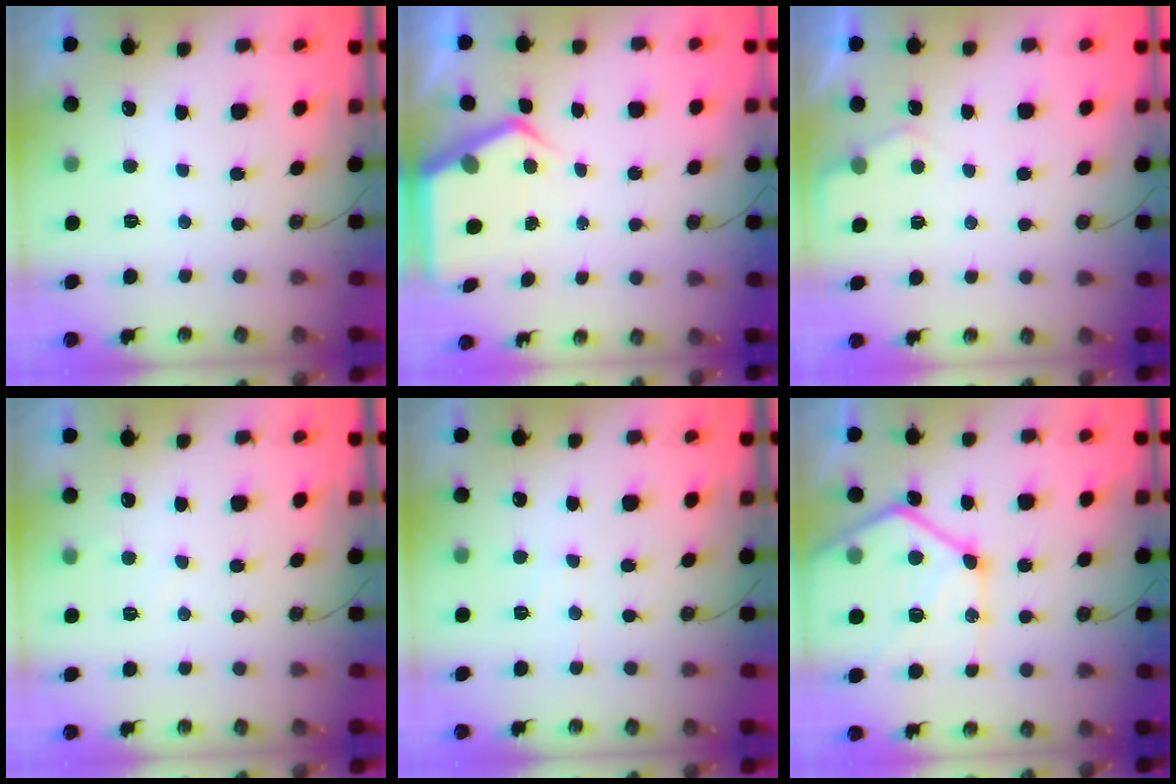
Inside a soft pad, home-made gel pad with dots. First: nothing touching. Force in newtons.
{"total": 5.1, "press": 5.0, "slide": 0.3}
{"total": 3.2, "press": 3.2, "slide": 0.6}
{"total": 2.9, "press": 2.9, "slide": 0.3}
{"total": 4.7, "press": 4.7, "slide": 0.7}
{"total": 20.3, "press": 20.3, "slide": 1.7}